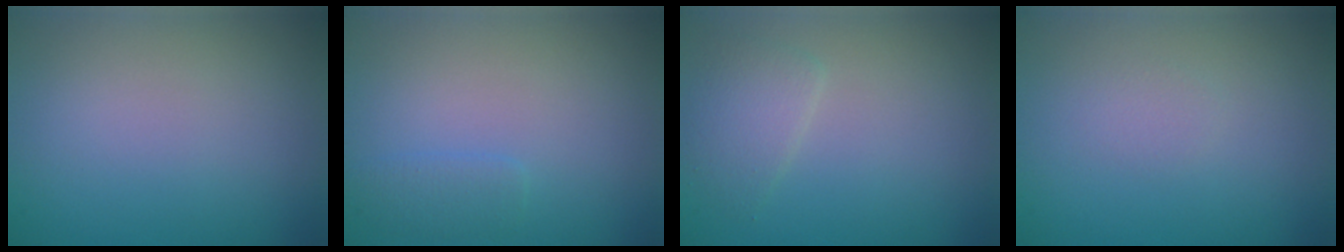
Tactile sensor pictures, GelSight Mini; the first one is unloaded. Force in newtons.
{"total": 1.3, "press": 1.3, "slide": 0.1}
{"total": 2.3, "press": 2.3, "slide": 0.1}
{"total": 0.7, "press": 0.7, "slide": 0.0}